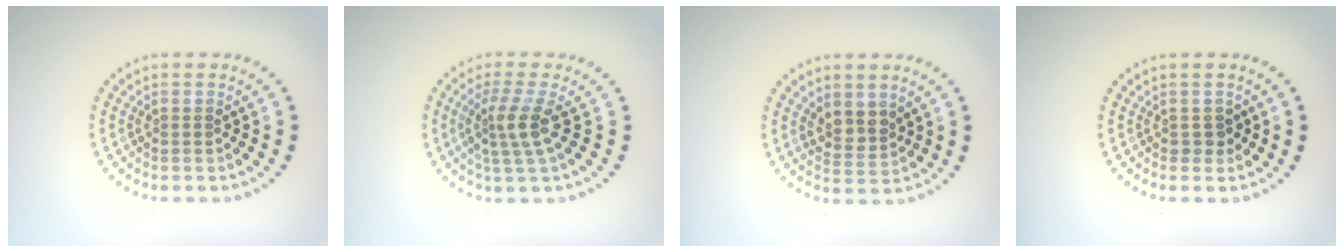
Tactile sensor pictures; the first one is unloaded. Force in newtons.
{"total": 2.8, "press": 2.1, "slide": 1.9}
{"total": 2.1, "press": 1.8, "slide": 1.1}
{"total": 1.1, "press": 1.0, "slide": 0.5}